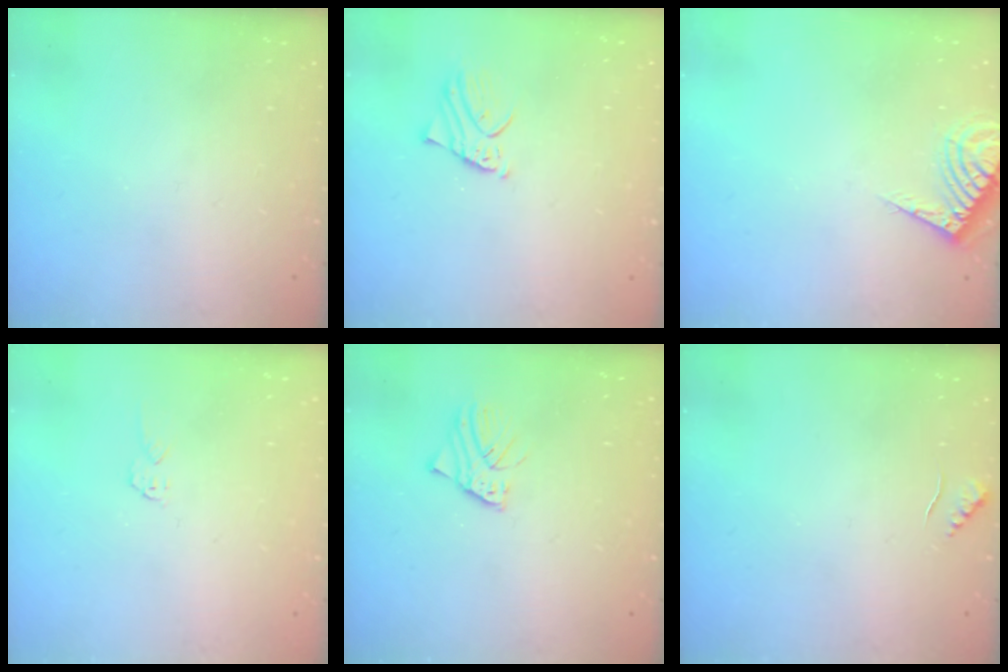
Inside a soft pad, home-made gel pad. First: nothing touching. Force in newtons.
{"total": 2.0, "press": 2.0, "slide": 0.2}
{"total": 8.7, "press": 8.7, "slide": 0.4}
{"total": 3.4, "press": 3.4, "slide": 0.2}
{"total": 1.8, "press": 1.8, "slide": 0.1}
{"total": 5.2, "press": 5.1, "slide": 1.0}